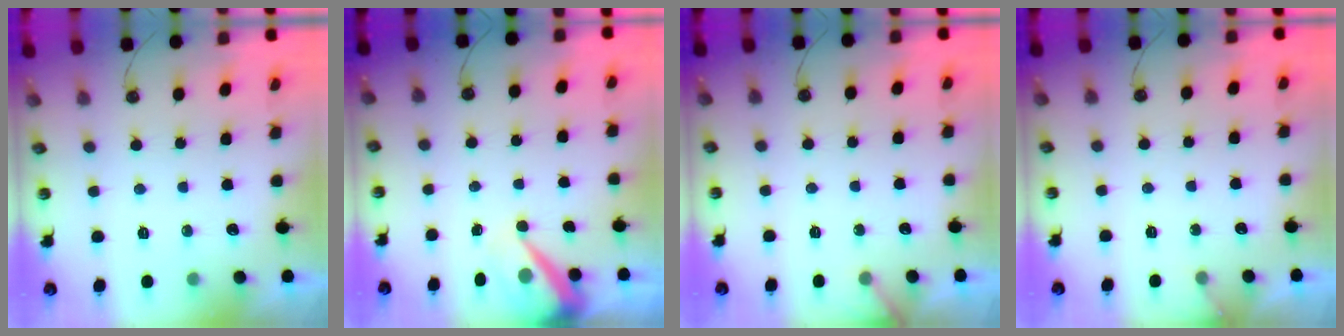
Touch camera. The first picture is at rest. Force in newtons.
{"total": 8.7, "press": 8.7, "slide": 0.7}
{"total": 2.7, "press": 2.7, "slide": 0.2}
{"total": 3.6, "press": 3.6, "slide": 0.1}